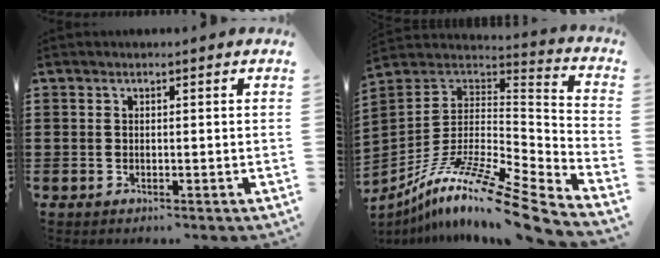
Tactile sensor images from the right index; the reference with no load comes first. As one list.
[{"total": 13.0, "force": [-9.1, 1.8, 9.1], "torque": [-0.167, 0.007, -0.172]}]